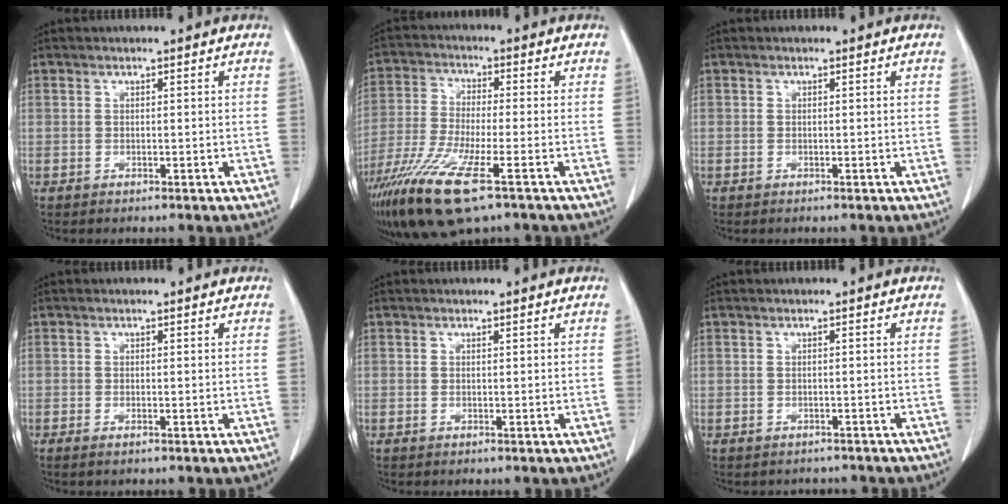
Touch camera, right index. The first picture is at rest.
{"total": 13.3, "force": [-7.7, 1.9, 10.7], "torque": [-0.220, -0.033, -0.145]}
{"total": 0.0}
{"total": 0.8, "force": [-0.5, 0.1, 0.6], "torque": [-0.011, -0.001, -0.009]}
{"total": 0.0}
{"total": 2.3, "force": [-2.1, 1.1, 0.0], "torque": [-0.001, 0.002, -0.027]}